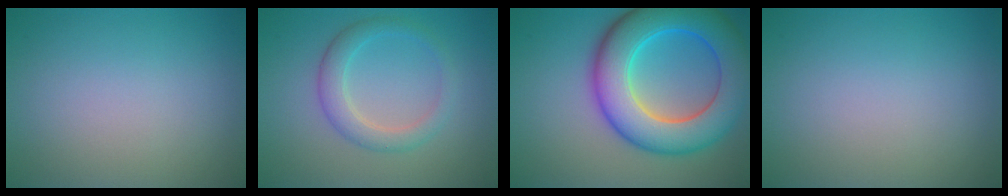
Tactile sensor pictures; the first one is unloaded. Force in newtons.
{"total": 3.0, "press": 3.0, "slide": 0.1}
{"total": 10.8, "press": 10.8, "slide": 0.3}
{"total": 0.0}